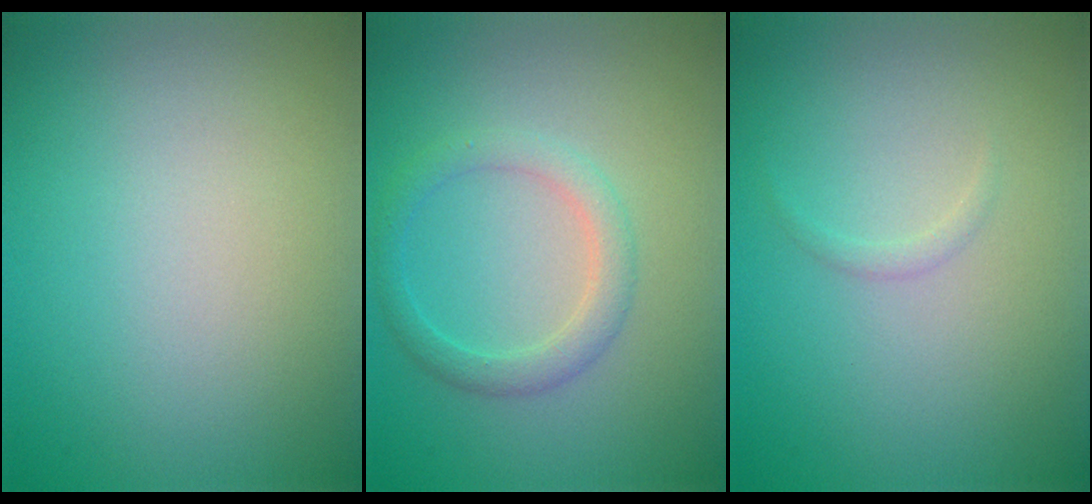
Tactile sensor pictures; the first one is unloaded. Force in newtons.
{"total": 2.4, "press": 2.4, "slide": 0.1}
{"total": 0.6, "press": 0.6, "slide": 0.0}